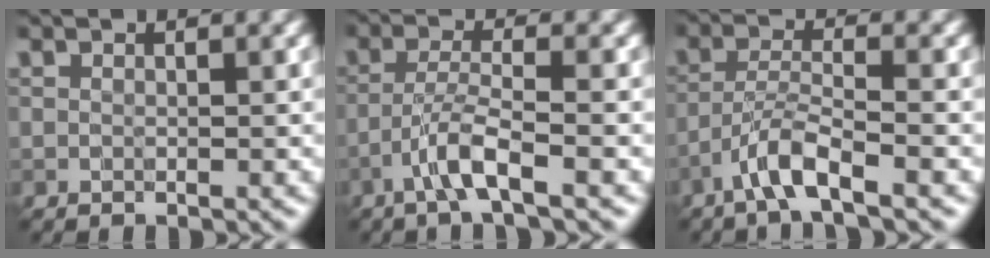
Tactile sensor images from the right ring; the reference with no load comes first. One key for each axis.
{"total": 3.2, "fx": -1.9, "fy": 0.1, "fz": 2.6, "tx": -0.048, "ty": 0.012, "tz": -0.047}
{"total": 3.5, "fx": -2.4, "fy": 0.3, "fz": 2.6, "tx": -0.046, "ty": 0.009, "tz": -0.057}